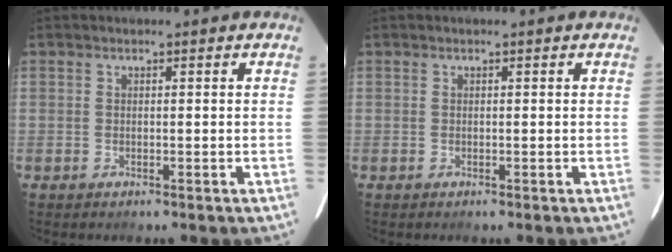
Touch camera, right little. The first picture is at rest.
{"total": 0.0}